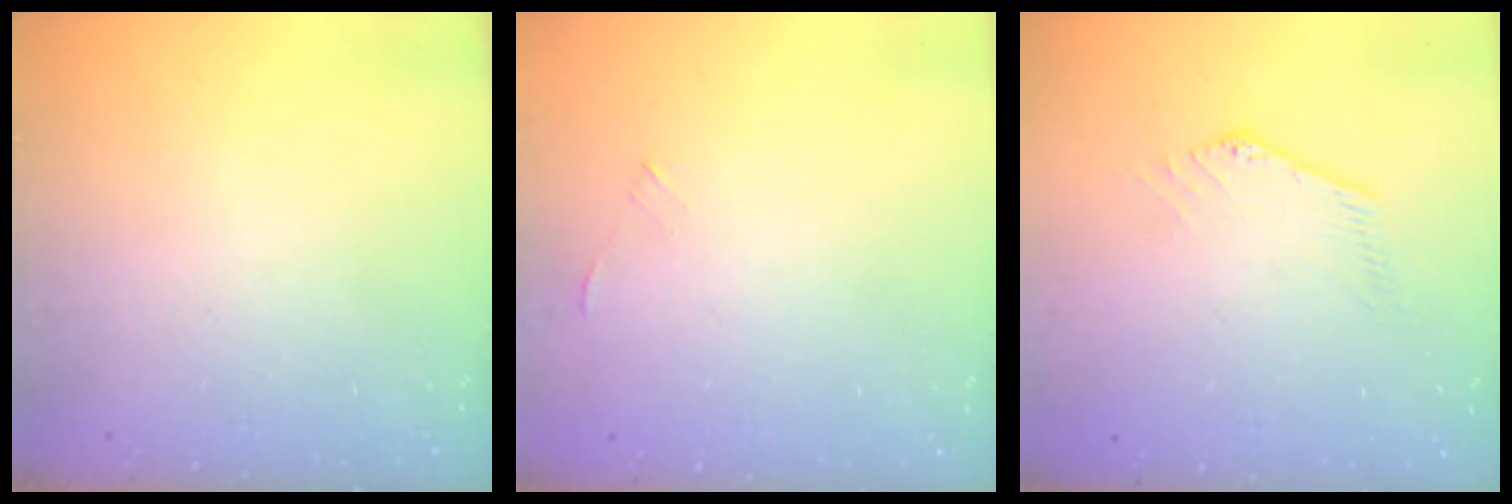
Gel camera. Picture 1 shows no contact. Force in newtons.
{"total": 0.0}
{"total": 0.6, "press": 0.3, "slide": 0.5}